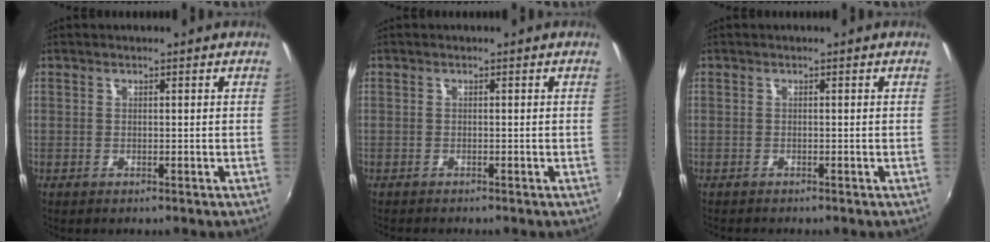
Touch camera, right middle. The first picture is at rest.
{"total": 0.6, "force": [-0.6, -0.1, 0.2], "torque": [-0.002, -0.006, -0.010]}
{"total": 0.5, "force": [-0.5, -0.1, 0.1], "torque": [0.000, -0.004, -0.009]}